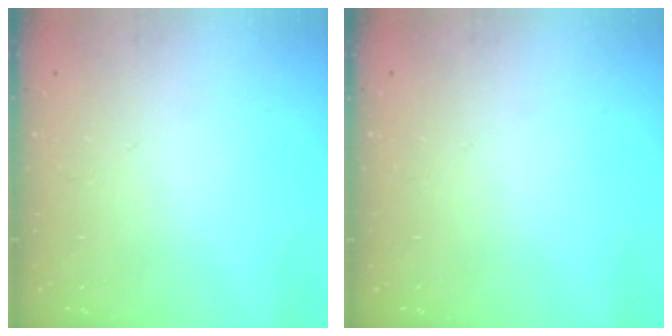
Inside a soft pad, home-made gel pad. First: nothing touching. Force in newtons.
{"total": 0.0}